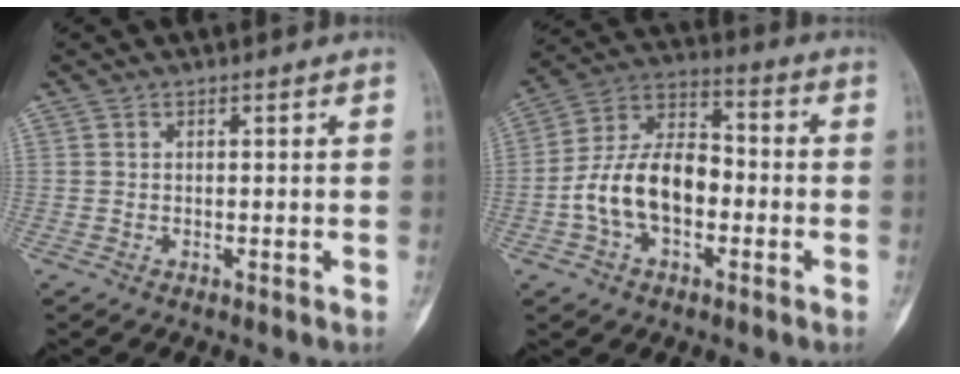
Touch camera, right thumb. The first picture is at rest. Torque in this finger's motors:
{"motor_torque": [1.94, 1.92, 0.89, -0.76, 0.12]}